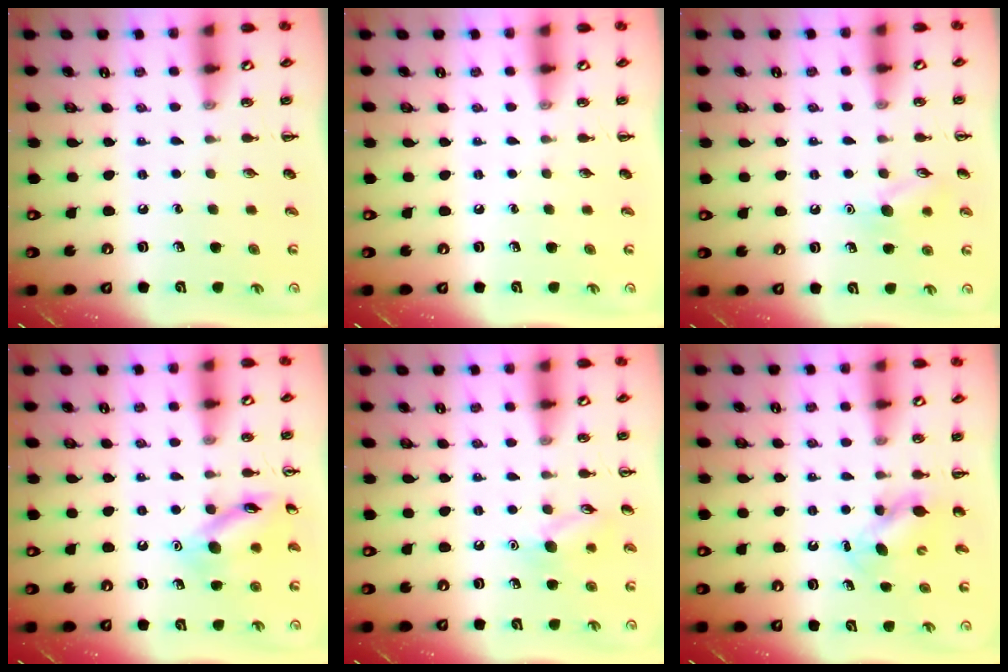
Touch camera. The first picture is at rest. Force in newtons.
{"total": 0.0}
{"total": 8.5, "press": 8.4, "slide": 1.4}
{"total": 12.0, "press": 11.9, "slide": 0.9}
{"total": 9.2, "press": 9.1, "slide": 1.4}
{"total": 5.0, "press": 5.0, "slide": 0.6}